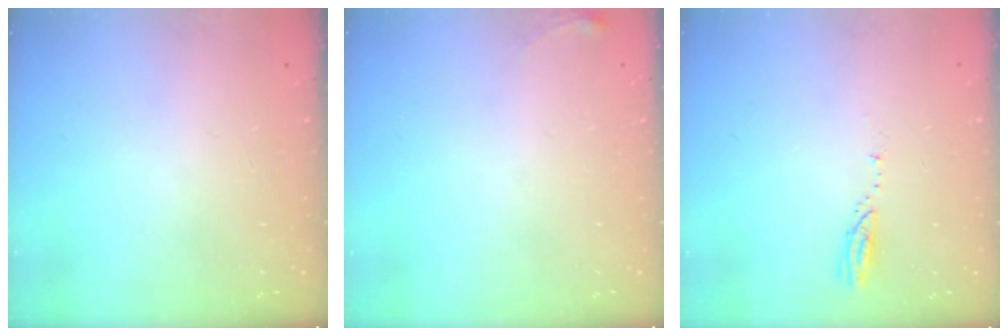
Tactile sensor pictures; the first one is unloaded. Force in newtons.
{"total": 4.9, "press": 4.5, "slide": 1.7}
{"total": 2.9, "press": 2.9, "slide": 0.2}